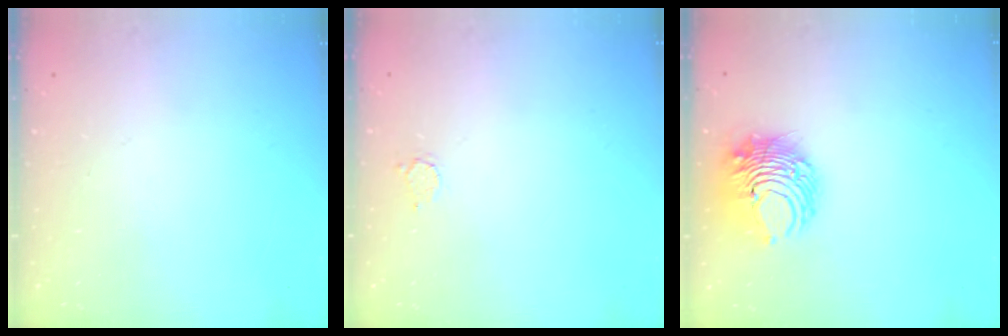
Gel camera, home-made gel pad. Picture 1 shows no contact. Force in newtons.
{"total": 2.2, "press": 2.2, "slide": 0.2}
{"total": 9.2, "press": 9.2, "slide": 0.2}